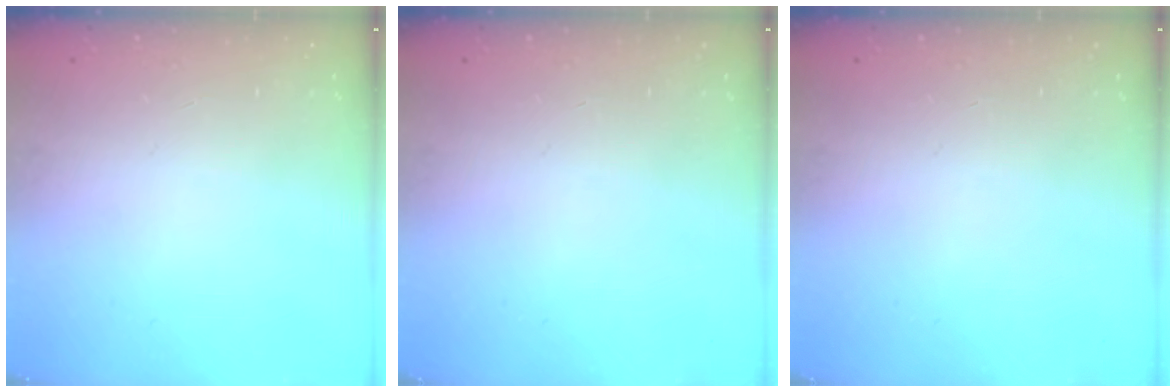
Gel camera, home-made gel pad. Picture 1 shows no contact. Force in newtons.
{"total": 0.0}
{"total": 0.0}